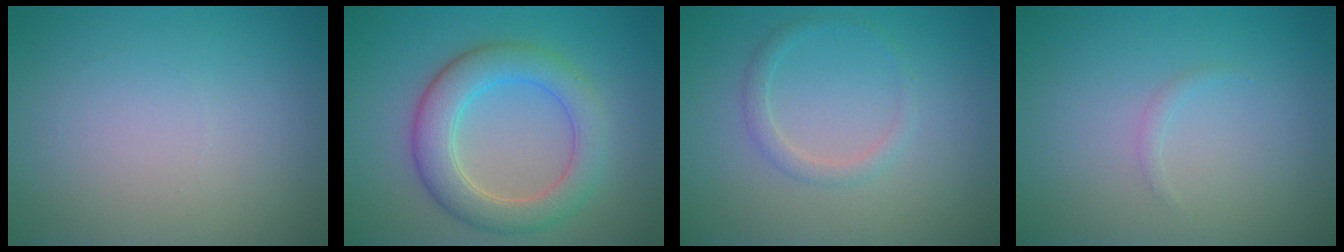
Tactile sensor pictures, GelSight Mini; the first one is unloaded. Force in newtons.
{"total": 5.5, "press": 5.5, "slide": 0.0}
{"total": 1.5, "press": 1.5, "slide": 0.2}
{"total": 0.6, "press": 0.6, "slide": 0.1}